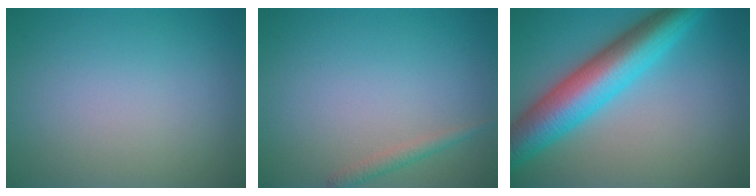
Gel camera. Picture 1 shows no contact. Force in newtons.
{"total": 1.3, "press": 1.3, "slide": 0.1}
{"total": 9.0, "press": 9.0, "slide": 0.0}